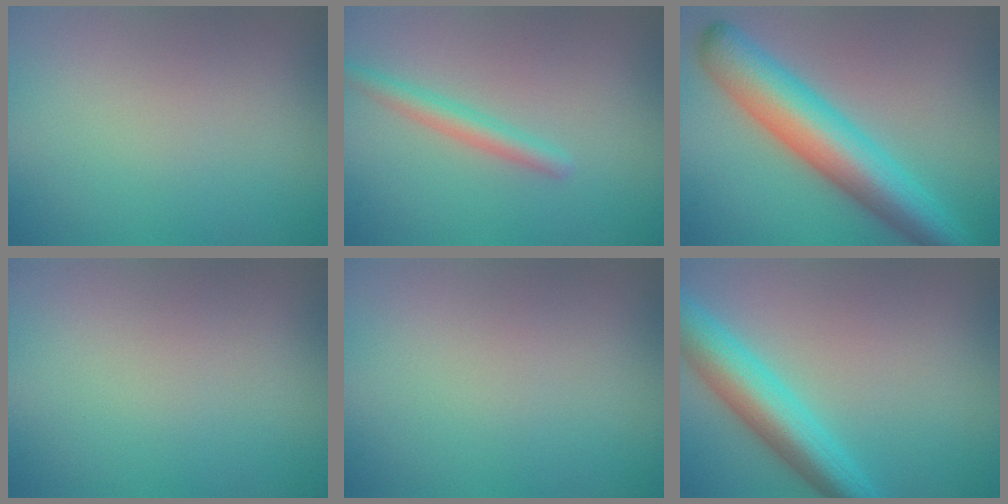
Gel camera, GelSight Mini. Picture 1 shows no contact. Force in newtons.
{"total": 2.1, "press": 2.1, "slide": 0.1}
{"total": 8.9, "press": 8.9, "slide": 0.2}
{"total": 0.0}
{"total": 0.0}
{"total": 6.1, "press": 6.1, "slide": 0.2}